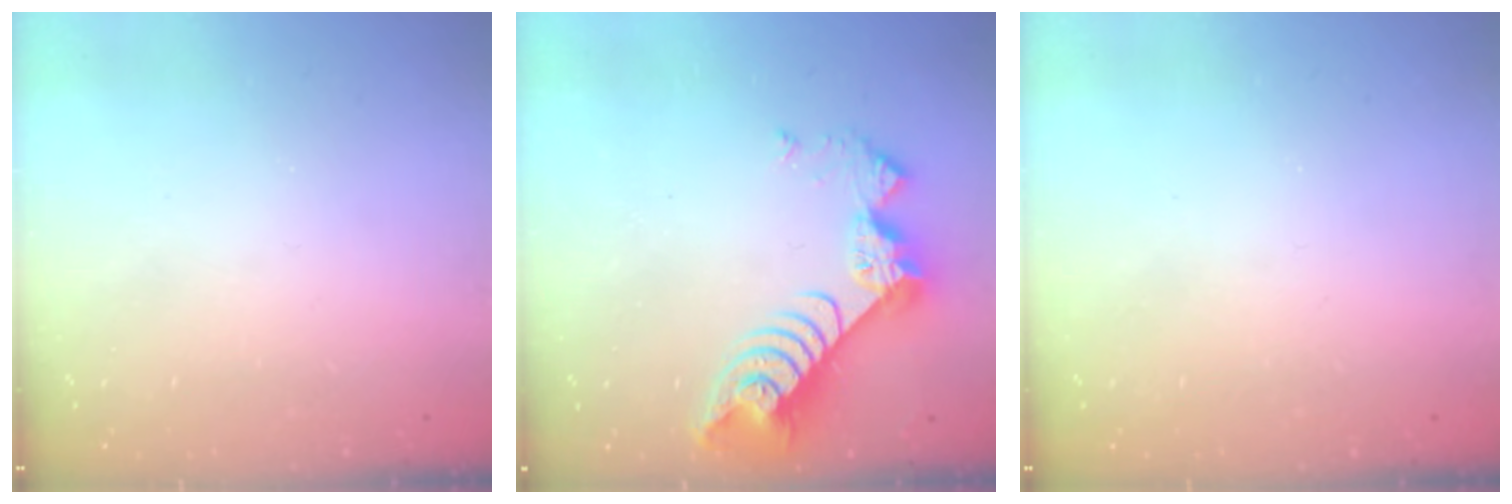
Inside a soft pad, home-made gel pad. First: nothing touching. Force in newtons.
{"total": 8.6, "press": 8.6, "slide": 0.8}
{"total": 0.0}